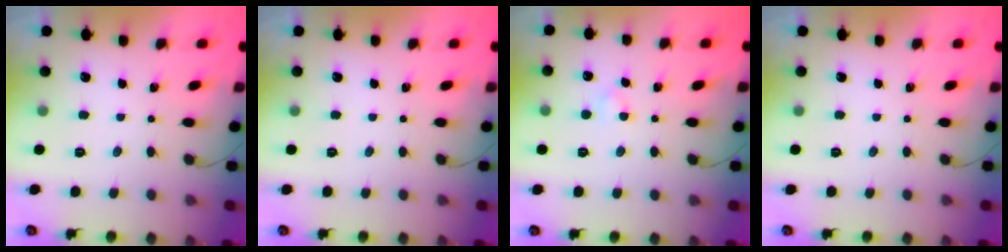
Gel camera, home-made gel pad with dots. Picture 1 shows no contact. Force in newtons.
{"total": 0.0}
{"total": 2.3, "press": 2.1, "slide": 1.0}
{"total": 0.0}